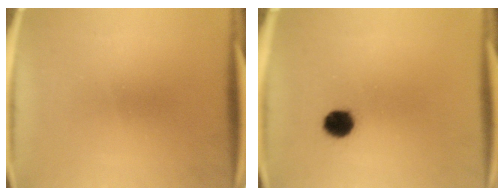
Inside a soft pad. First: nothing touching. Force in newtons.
{"total": 4.7}